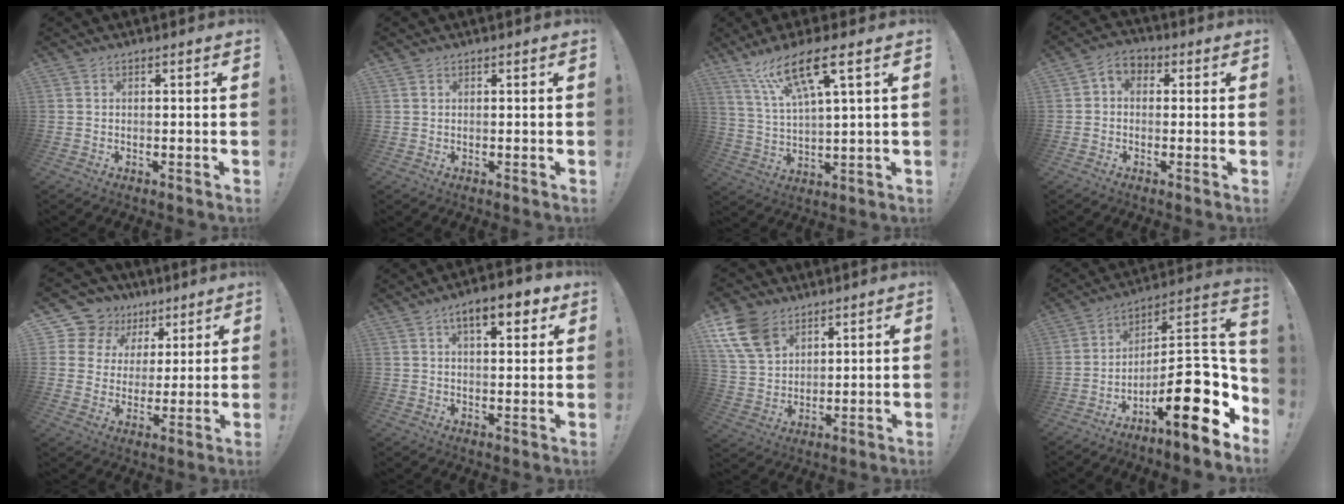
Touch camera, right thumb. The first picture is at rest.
{"total": 1.0, "force": [0.8, 0.6, 0.1], "torque": [0.007, -0.001, 0.013]}
{"total": 14.4, "force": [8.1, 3.0, 11.5], "torque": [-0.213, -0.024, 0.133]}
{"total": 4.2, "force": [-0.3, 3.4, 2.4], "torque": [-0.036, 0.008, -0.003]}
{"total": 13.5, "force": [9.3, 9.2, 3.4], "torque": [-0.061, -0.070, 0.186]}
{"total": 8.9, "force": [4.6, 3.3, 7.0], "torque": [-0.090, -0.013, 0.073]}
{"total": 13.3, "force": [8.0, 8.7, 6.0], "torque": [-0.115, -0.036, 0.159]}
{"total": 20.7, "force": [-6.9, 5.7, 18.7], "torque": [-0.264, 0.024, -0.106]}